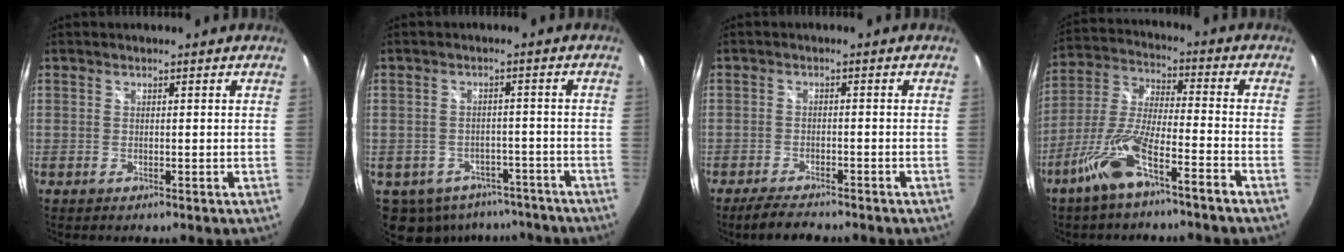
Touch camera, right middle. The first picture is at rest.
{"total": 12.4, "force": [-7.9, 8.4, 4.6], "torque": [-0.117, 0.001, -0.087]}
{"total": 5.4, "force": [-4.7, 1.0, 2.6], "torque": [-0.064, -0.013, -0.080]}
{"total": 12.0, "force": [-7.8, 1.5, 9.1], "torque": [-0.199, -0.009, -0.142]}